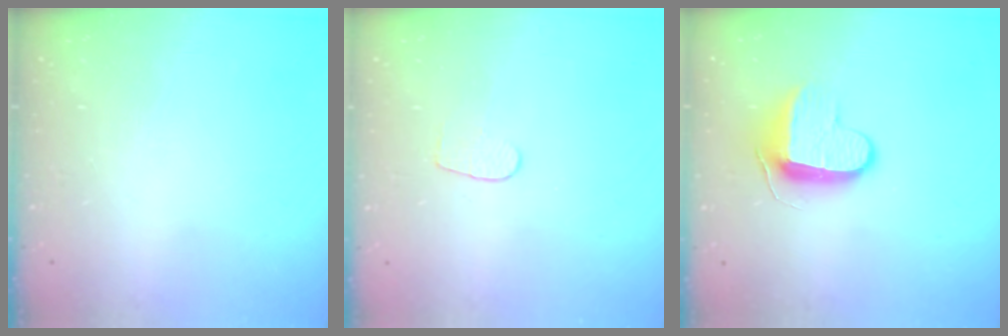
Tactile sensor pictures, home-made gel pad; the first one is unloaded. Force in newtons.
{"total": 4.3, "press": 4.3, "slide": 0.5}
{"total": 9.2, "press": 9.2, "slide": 0.9}